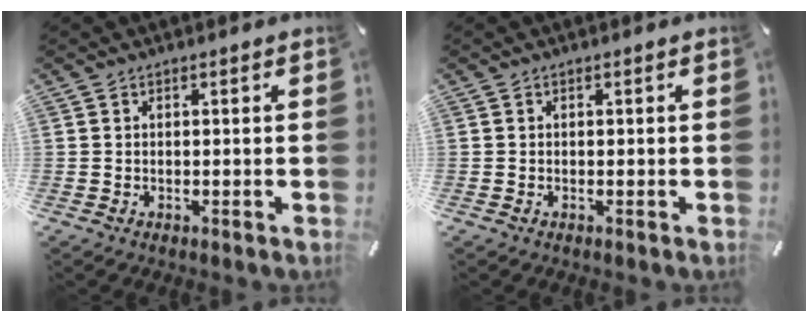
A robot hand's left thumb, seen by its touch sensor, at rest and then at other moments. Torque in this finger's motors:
{"motor_torque": [-0.01, 0.01, 0.00, 0.00, 0.00]}